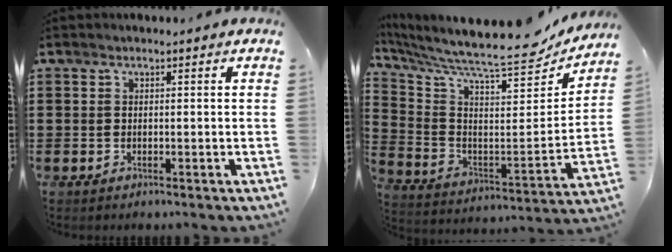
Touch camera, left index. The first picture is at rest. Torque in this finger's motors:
{"motor_torque": [0.47, 0.15, 1.06, 0.21]}